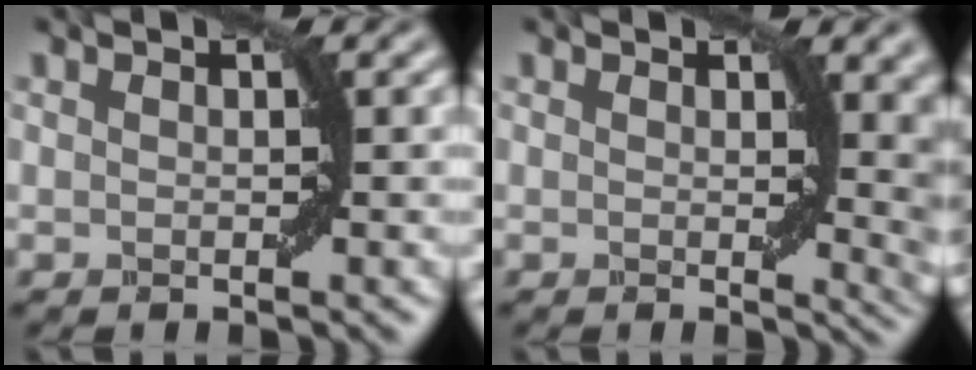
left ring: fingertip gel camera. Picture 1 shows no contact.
{"total": 6.1, "force": [1.3, 2.6, 5.4], "torque": [-0.034, -0.005, 0.023]}